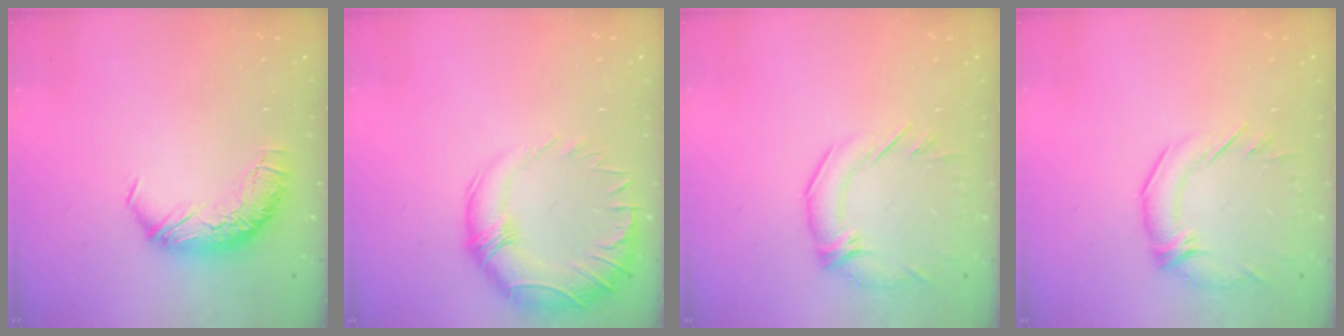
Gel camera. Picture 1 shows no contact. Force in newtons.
{"total": 5.8, "press": 4.1, "slide": 4.1}
{"total": 2.0, "press": 1.0, "slide": 1.7}
{"total": 2.0, "press": 1.0, "slide": 1.7}